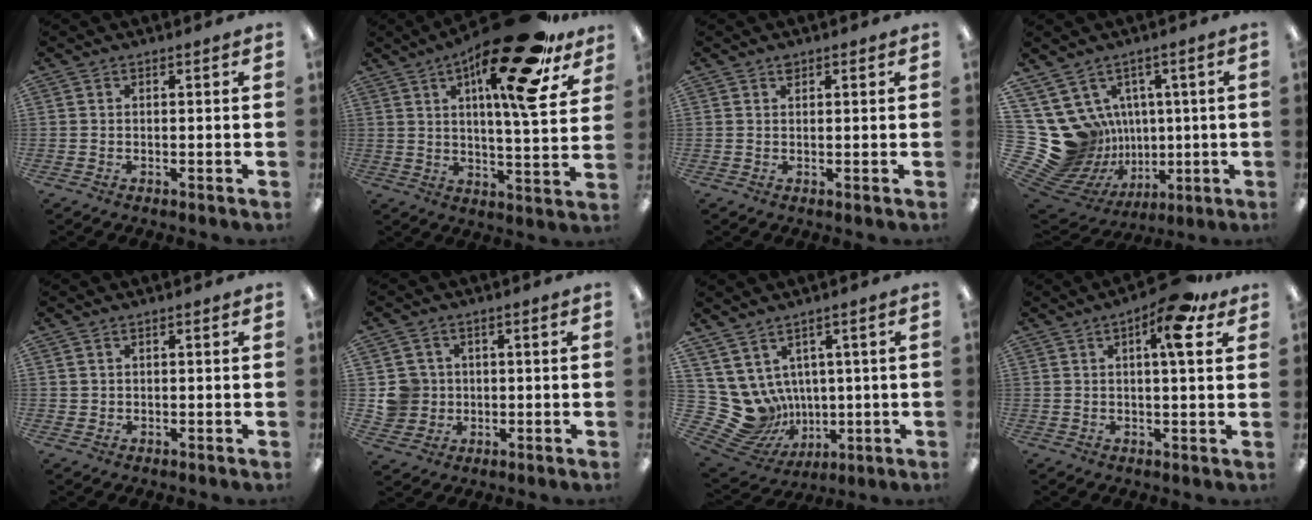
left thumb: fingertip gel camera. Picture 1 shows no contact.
{"total": 22.7, "force": [13.1, 5.4, 17.7], "torque": [-0.267, -0.072, 0.198]}
{"total": 1.3, "force": [0.9, 0.7, 0.7], "torque": [-0.016, 0.001, 0.016]}
{"total": 16.6, "force": [1.0, 15.6, 5.7], "torque": [-0.150, -0.035, 0.061]}
{"total": 1.0, "force": [0.5, 0.8, 0.1], "torque": [-0.002, 0.004, 0.008]}
{"total": 6.6, "force": [0.6, 6.5, 1.2], "torque": [-0.032, 0.009, 0.016]}
{"total": 10.3, "force": [0.9, 9.9, 3.0], "torque": [-0.119, -0.032, 0.027]}
{"total": 10.5, "force": [5.3, 3.1, 8.5], "torque": [-0.117, -0.020, 0.079]}